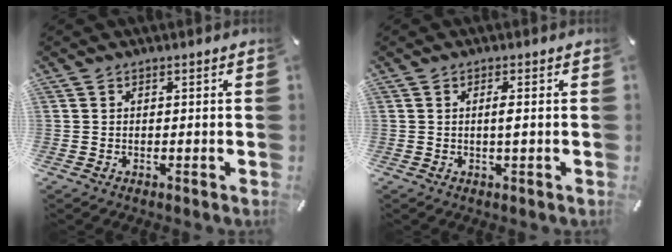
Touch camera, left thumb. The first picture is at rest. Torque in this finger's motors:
{"motor_torque": [0.17, 0.46, 0.16, -0.02, 0.00]}